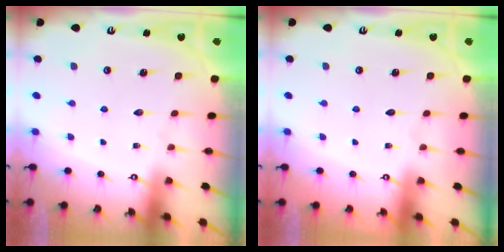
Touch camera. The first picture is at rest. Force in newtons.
{"total": 0.0}